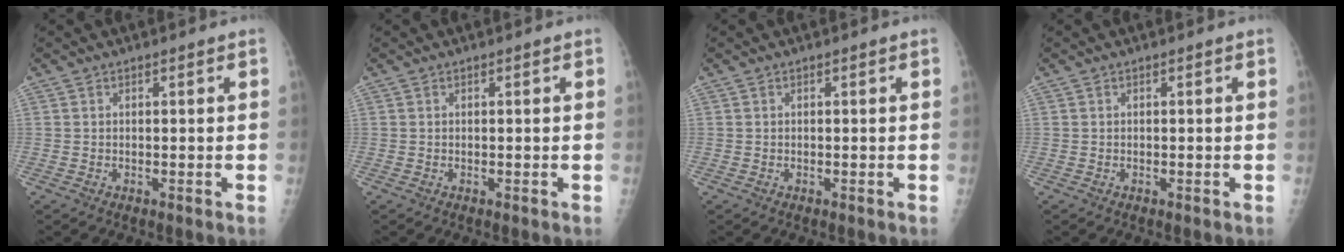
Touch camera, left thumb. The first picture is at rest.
{"total": 0.0}
{"total": 0.0}
{"total": 0.0}